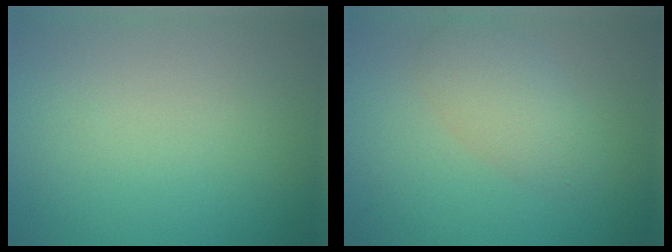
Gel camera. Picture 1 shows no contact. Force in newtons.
{"total": 3.2, "press": 3.2, "slide": 0.1}